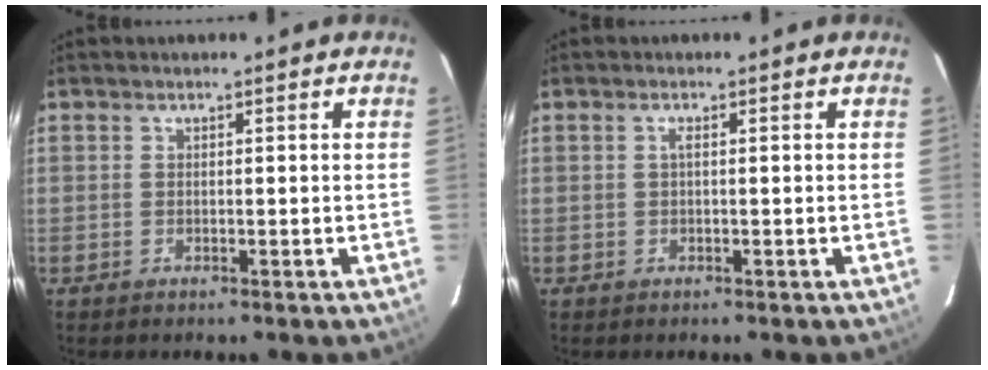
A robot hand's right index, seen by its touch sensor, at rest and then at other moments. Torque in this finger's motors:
{"motor_torque": [0.14, 0.16, 0.12, 0.03]}